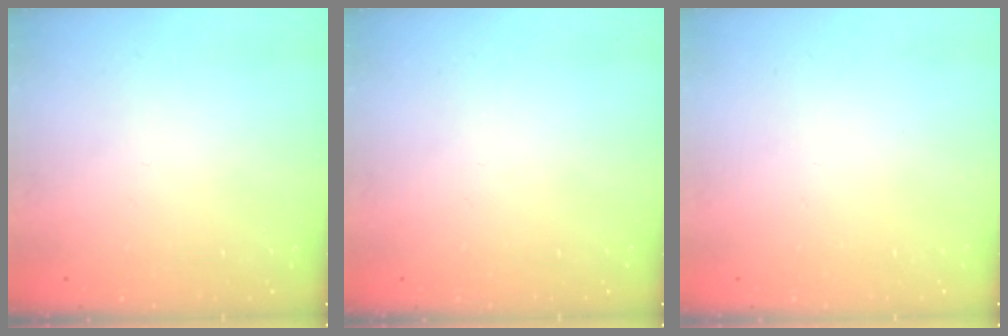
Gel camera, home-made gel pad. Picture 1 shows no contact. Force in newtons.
{"total": 0.0}
{"total": 1.6, "press": 1.6, "slide": 0.1}